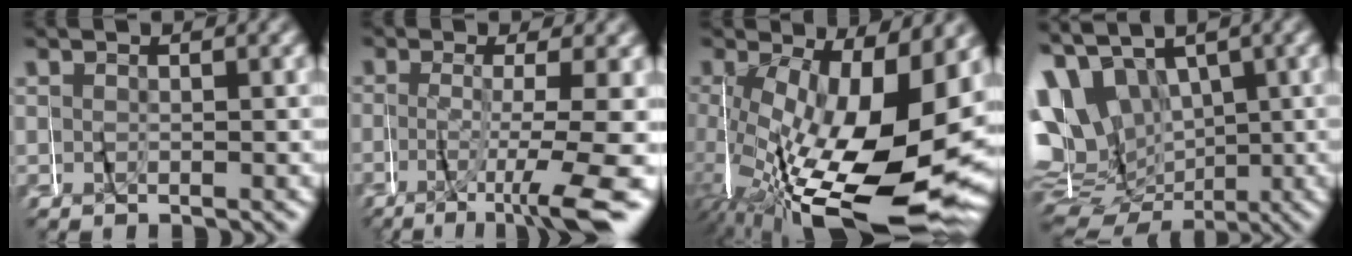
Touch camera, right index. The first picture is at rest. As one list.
[{"total": 6.4, "force": [-3.0, 0.9, 5.6], "torque": [-0.079, -0.012, -0.041]}, {"total": 16.2, "force": [-3.7, 7.0, 14.1], "torque": [-0.247, -0.049, -0.020]}, {"total": 13.6, "force": [0.2, 11.9, 6.6], "torque": [-0.139, -0.020, 0.005]}]